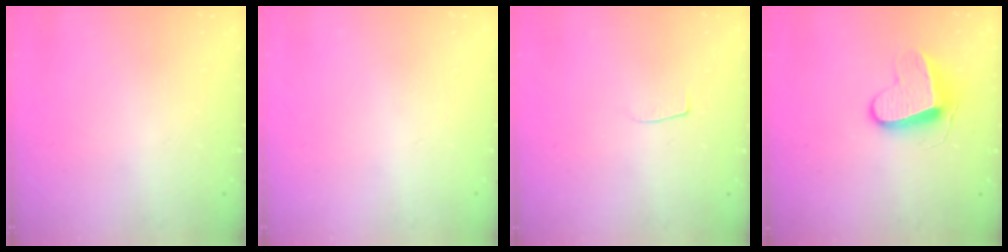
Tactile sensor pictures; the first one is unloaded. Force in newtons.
{"total": 0.0}
{"total": 3.7, "press": 3.7, "slide": 0.3}
{"total": 9.3, "press": 9.3, "slide": 0.1}